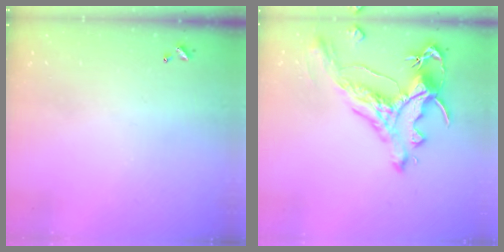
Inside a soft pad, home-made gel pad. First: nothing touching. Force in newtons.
{"total": 3.8, "press": 3.4, "slide": 1.7}